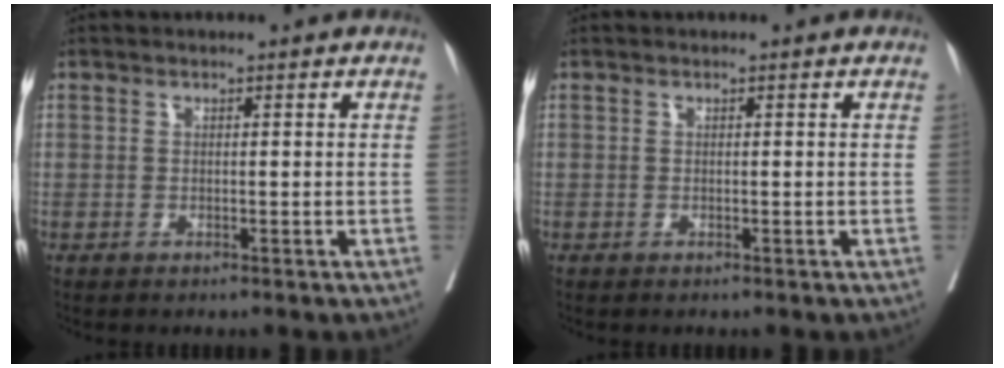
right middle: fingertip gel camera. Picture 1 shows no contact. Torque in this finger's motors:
{"motor_torque": [0.00, 0.00, 0.00, 0.00]}